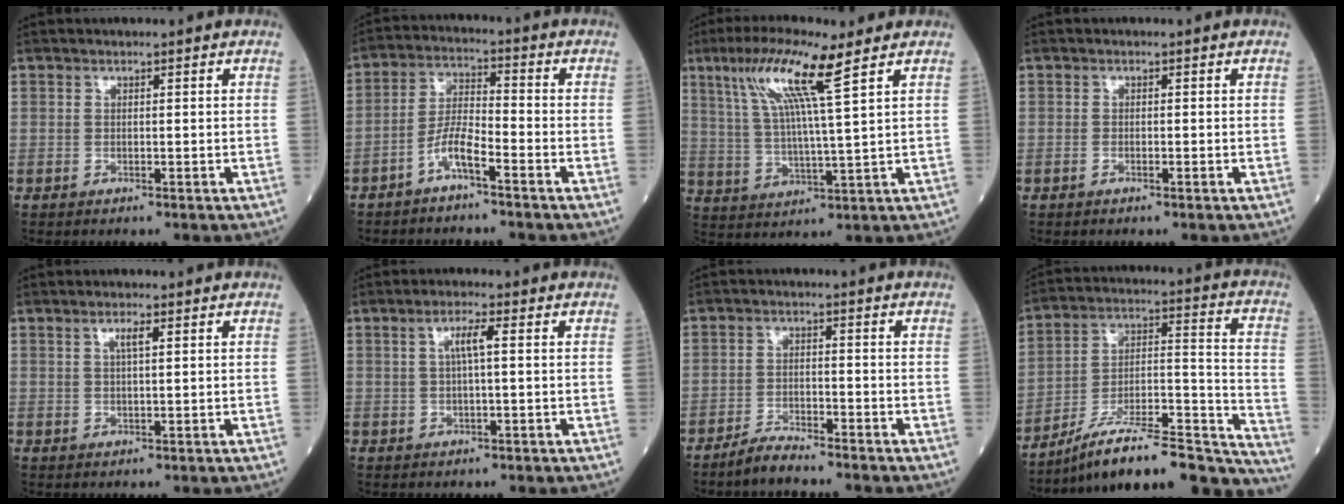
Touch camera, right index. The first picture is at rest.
{"total": 5.3, "force": [-3.4, 0.8, 4.1], "torque": [-0.082, 0.010, -0.067]}
{"total": 11.4, "force": [6.0, -0.6, 9.7], "torque": [-0.193, 0.016, 0.113]}
{"total": 0.6, "force": [-0.3, 0.1, 0.5], "torque": [-0.011, 0.000, -0.005]}
{"total": 2.0, "force": [0.9, 0.2, 1.8], "torque": [-0.035, 0.000, 0.015]}
{"total": 3.1, "force": [0.6, 0.1, 3.0], "torque": [-0.058, 0.005, 0.011]}
{"total": 4.0, "force": [-3.7, 0.3, 1.5], "torque": [-0.032, -0.010, -0.072]}
{"total": 27.1, "force": [-22.0, 5.6, 14.9], "torque": [-0.150, 0.033, -0.332]}